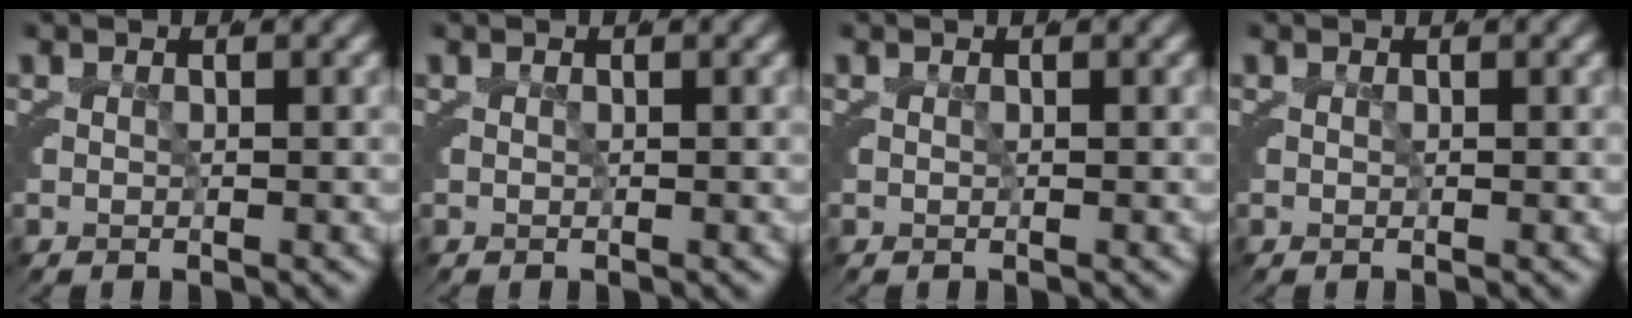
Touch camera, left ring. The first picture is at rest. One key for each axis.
{"total": 0.0}
{"total": 0.0}
{"total": 0.0}